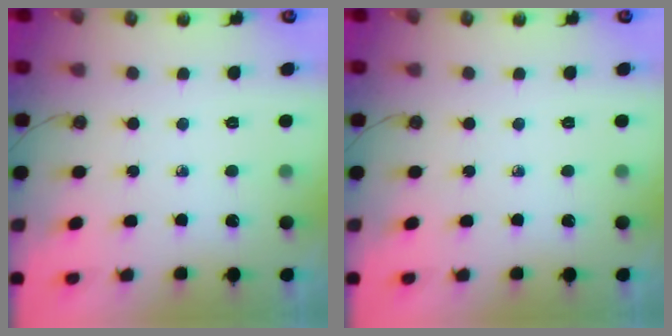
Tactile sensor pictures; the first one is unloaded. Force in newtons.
{"total": 0.0}